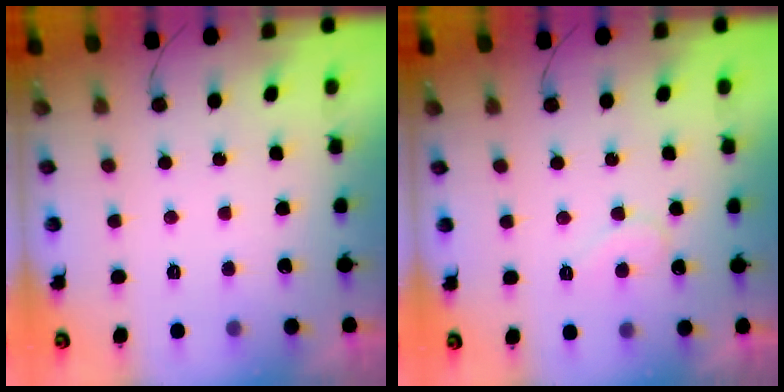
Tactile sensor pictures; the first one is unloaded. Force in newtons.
{"total": 7.2, "press": 7.2, "slide": 0.6}